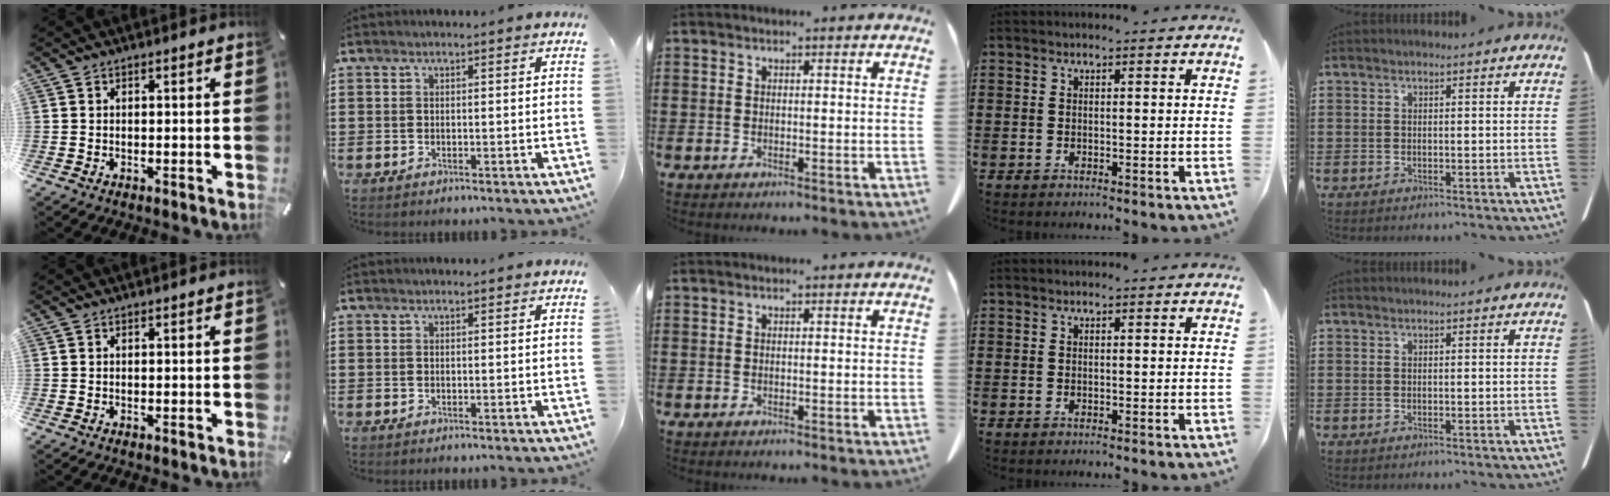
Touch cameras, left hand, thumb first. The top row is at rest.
{}